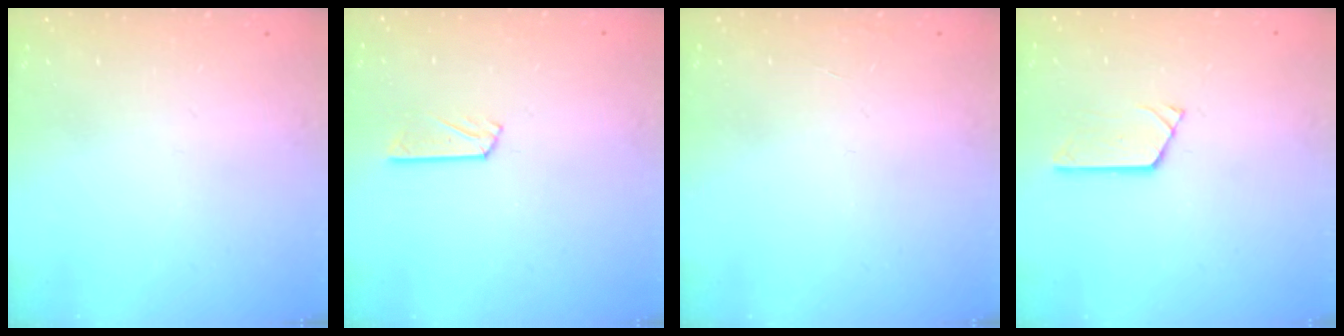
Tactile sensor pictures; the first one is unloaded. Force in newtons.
{"total": 4.8, "press": 4.8, "slide": 0.3}
{"total": 0.0}
{"total": 2.8, "press": 2.8, "slide": 0.2}